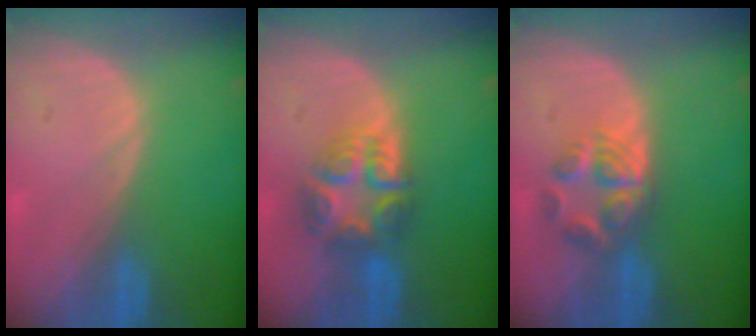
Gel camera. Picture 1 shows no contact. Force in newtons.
{"total": 7.8, "press": 6.7, "slide": 3.9}
{"total": 6.0, "press": 5.1, "slide": 3.1}